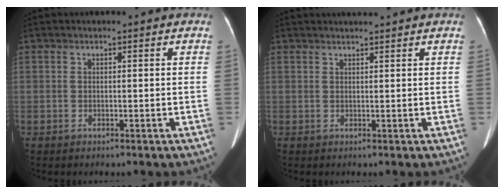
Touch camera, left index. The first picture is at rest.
{"total": 2.2, "force": [2.0, -0.3, 0.7], "torque": [-0.007, 0.017, 0.035]}